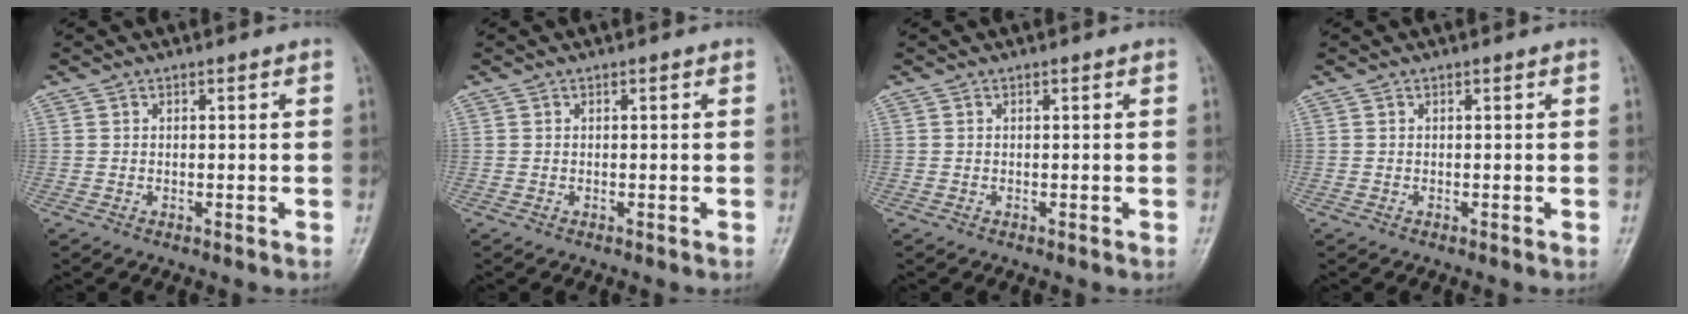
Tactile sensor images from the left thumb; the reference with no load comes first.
{"total": 0.0}
{"total": 0.0}
{"total": 0.0}